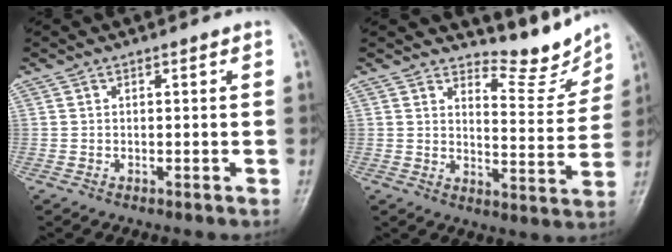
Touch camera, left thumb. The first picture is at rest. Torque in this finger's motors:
{"motor_torque": [0.12, -0.09, -0.09, 0.09, -0.04]}